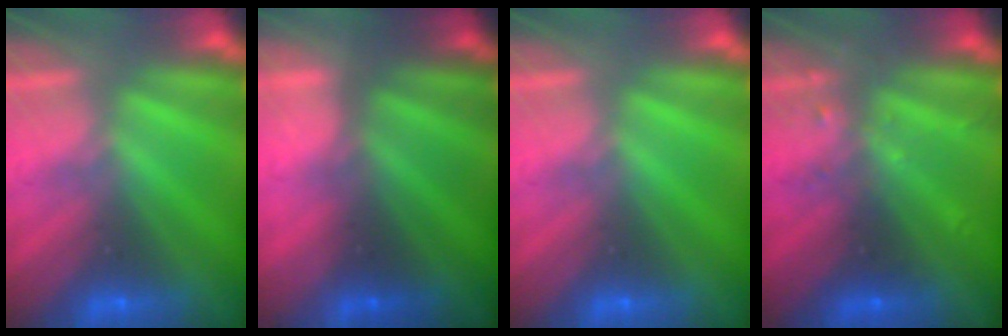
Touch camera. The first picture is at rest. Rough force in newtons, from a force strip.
{"total": 1.9}
{"total": 0.0}
{"total": 2.4}